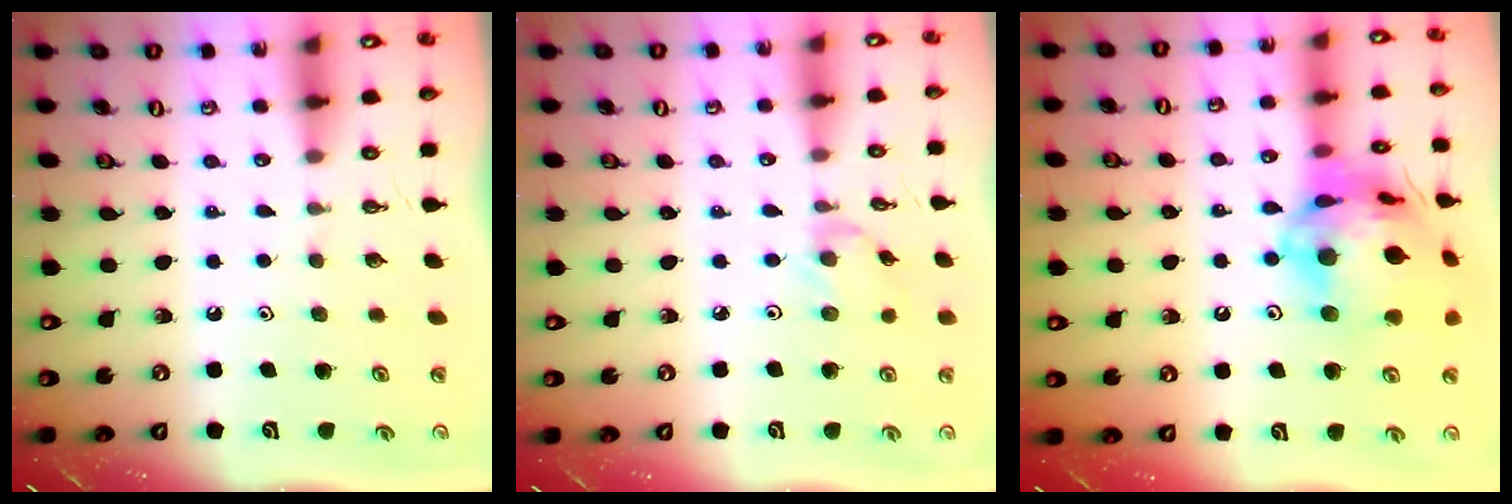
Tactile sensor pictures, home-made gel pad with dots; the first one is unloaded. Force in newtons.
{"total": 3.0, "press": 2.9, "slide": 0.4}
{"total": 23.5, "press": 23.3, "slide": 2.8}